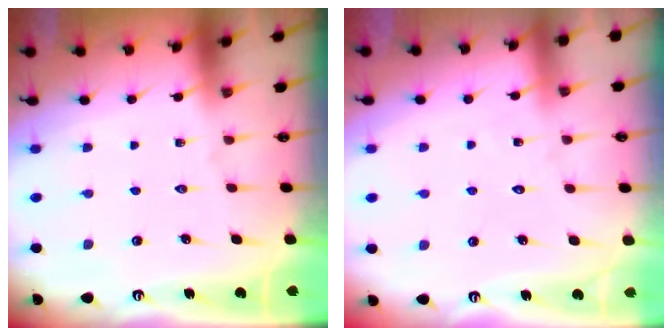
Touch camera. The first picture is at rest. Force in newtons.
{"total": 4.0, "press": 4.0, "slide": 0.3}